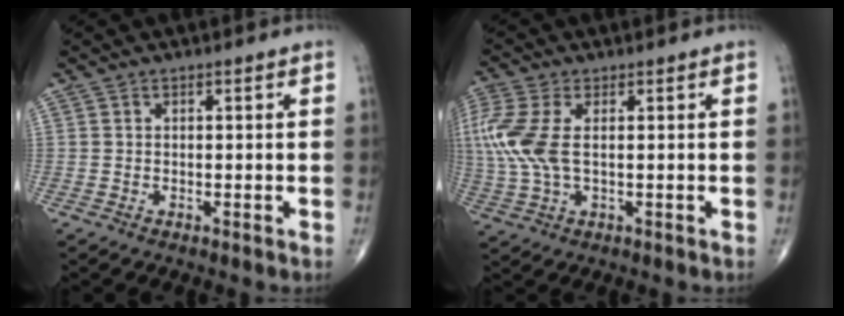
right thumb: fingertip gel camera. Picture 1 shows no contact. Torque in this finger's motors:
{"motor_torque": [0.92, 1.29, 1.02, 0.04, 0.13]}